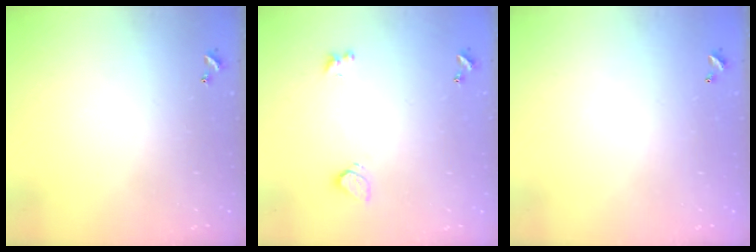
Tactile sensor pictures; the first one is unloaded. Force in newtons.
{"total": 1.9, "press": 1.8, "slide": 0.5}
{"total": 2.7, "press": 2.7, "slide": 0.1}